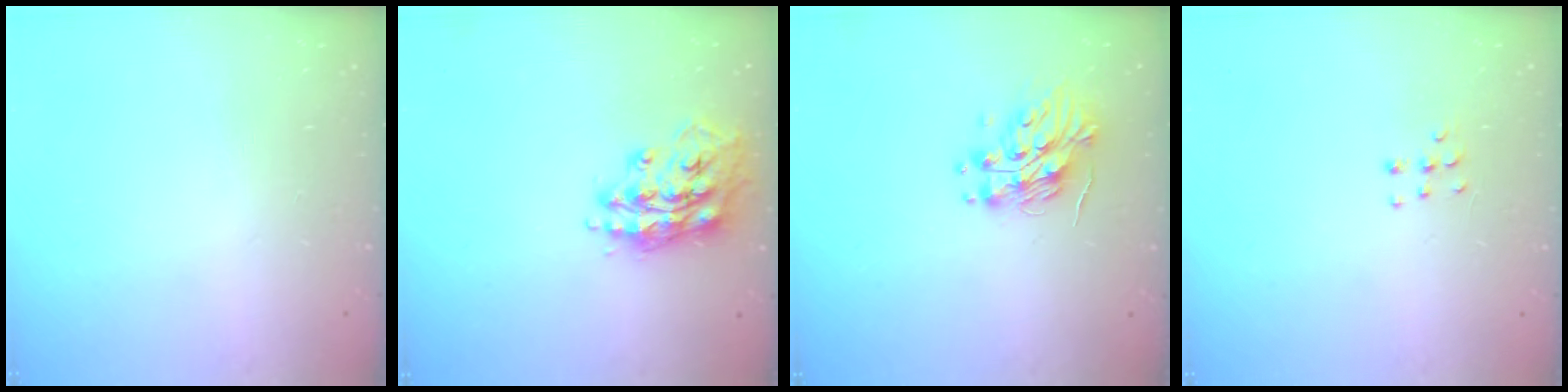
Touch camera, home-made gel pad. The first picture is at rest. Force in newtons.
{"total": 15.5, "press": 15.5, "slide": 1.4}
{"total": 12.2, "press": 12.1, "slide": 1.2}
{"total": 4.4, "press": 4.3, "slide": 0.9}